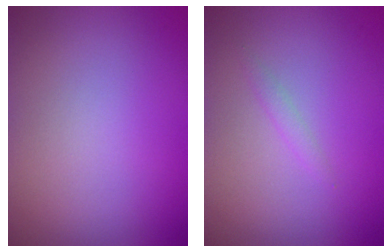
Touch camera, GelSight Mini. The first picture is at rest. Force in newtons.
{"total": 0.7, "press": 0.7, "slide": 0.1}